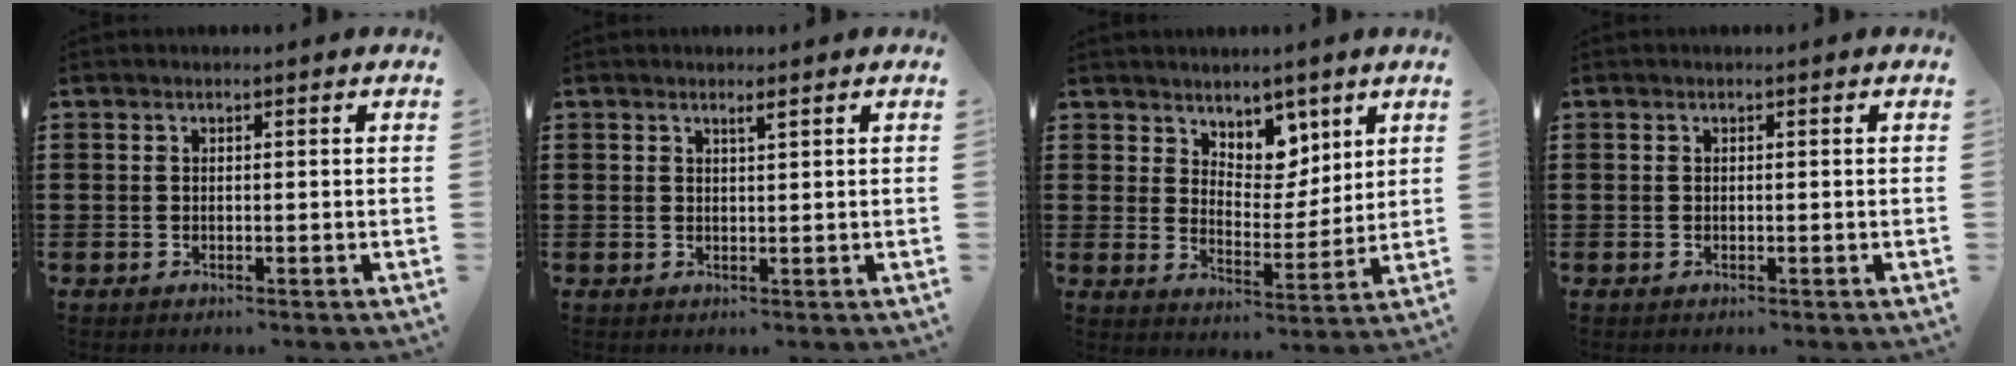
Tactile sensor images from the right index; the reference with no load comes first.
{"total": 1.0, "force": [0.8, 0.1, 0.6], "torque": [-0.014, -0.002, 0.015]}
{"total": 5.9, "force": [4.6, 3.6, 1.0], "torque": [-0.032, -0.021, 0.083]}
{"total": 0.0}